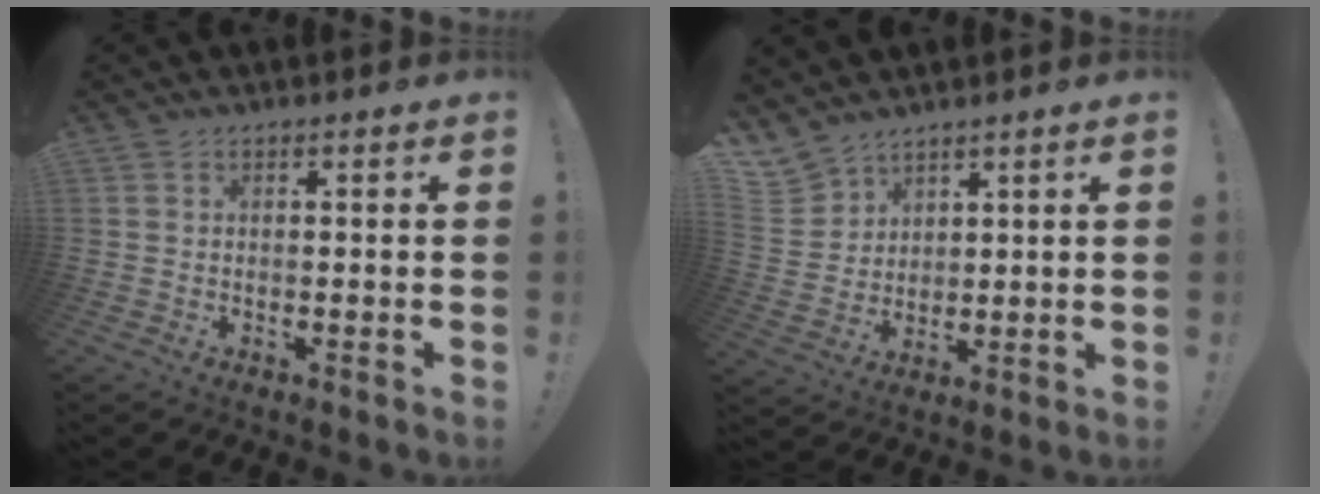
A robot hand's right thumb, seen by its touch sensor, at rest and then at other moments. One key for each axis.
{"total": 6.9, "fx": 5.5, "fy": 4.2, "fz": -0.1, "tx": -0.006, "ty": -0.048, "tz": 0.108}